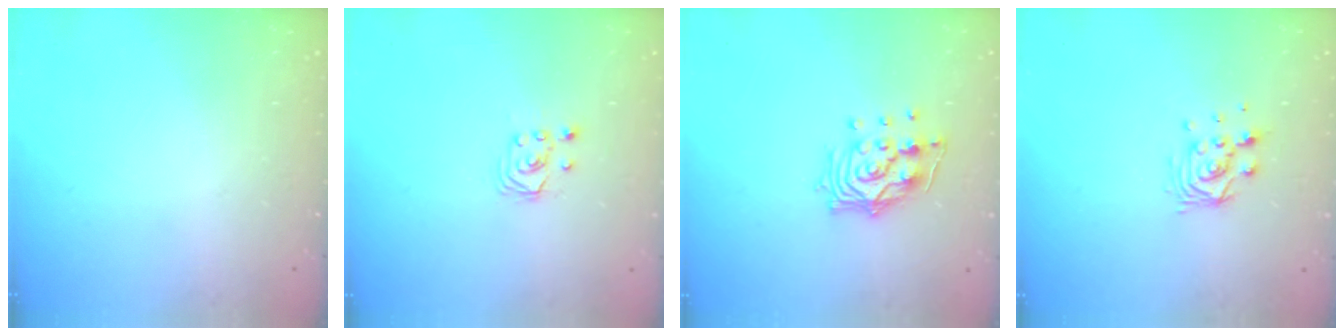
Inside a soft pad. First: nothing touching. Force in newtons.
{"total": 2.6, "press": 2.6, "slide": 0.3}
{"total": 11.8, "press": 11.7, "slide": 1.4}
{"total": 8.2, "press": 8.2, "slide": 0.4}